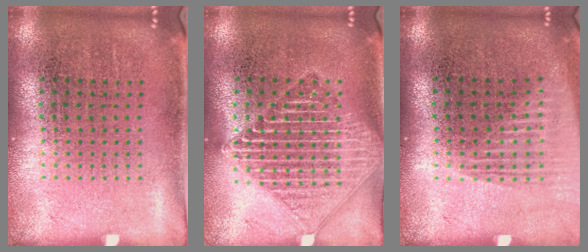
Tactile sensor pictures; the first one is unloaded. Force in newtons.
{"total": 3.0, "press": 3.0, "slide": 0.4}
{"total": 1.3, "press": 1.2, "slide": 0.2}